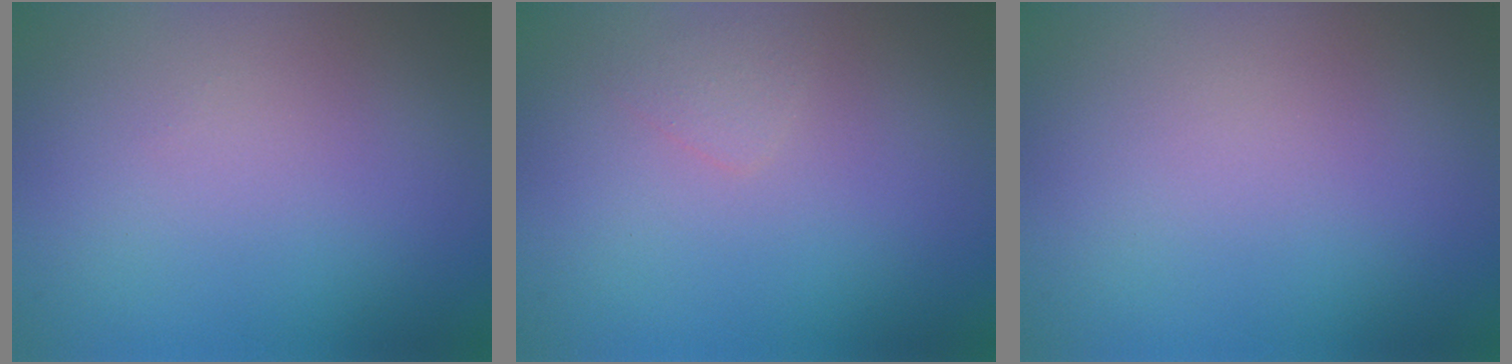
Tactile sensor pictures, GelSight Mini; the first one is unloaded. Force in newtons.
{"total": 0.8, "press": 0.8, "slide": 0.0}
{"total": 0.0}